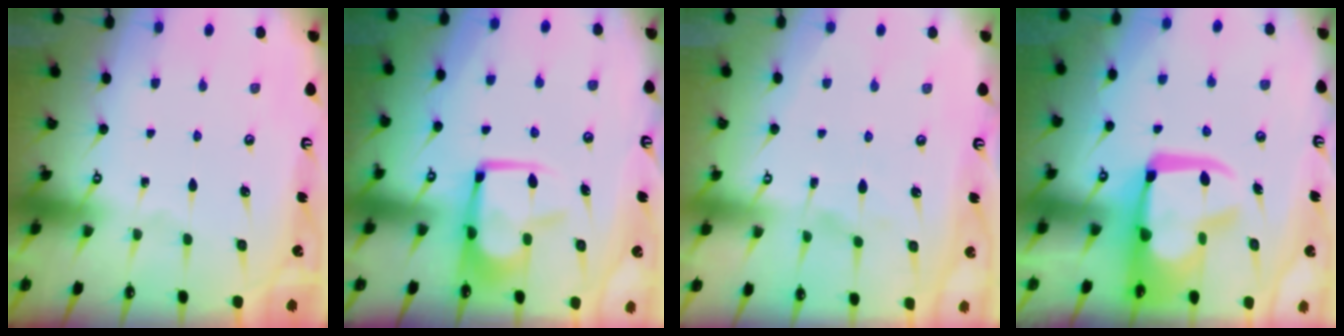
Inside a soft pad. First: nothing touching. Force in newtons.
{"total": 9.7, "press": 9.6, "slide": 1.1}
{"total": 3.9, "press": 3.8, "slide": 0.7}
{"total": 15.7, "press": 15.6, "slide": 1.5}